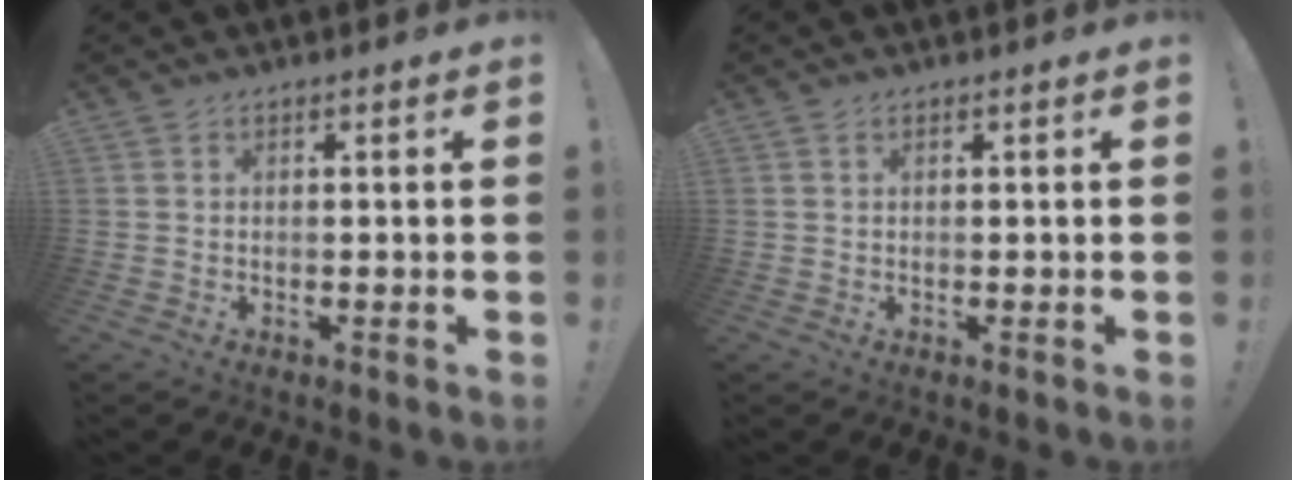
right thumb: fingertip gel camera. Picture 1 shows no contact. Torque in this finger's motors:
{"motor_torque": [-0.15, -0.06, -0.12, -0.04, -0.05]}